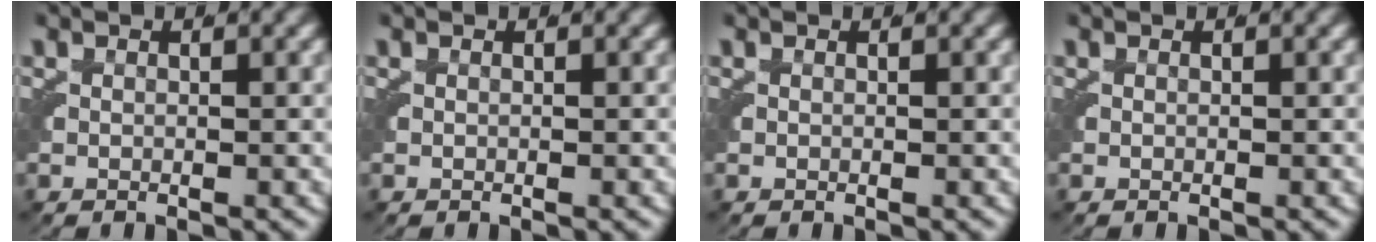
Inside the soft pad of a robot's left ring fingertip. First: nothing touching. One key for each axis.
{"total": 1.7, "fx": -0.1, "fy": -1.6, "fz": -0.5, "tx": 0.016, "ty": -0.011, "tz": 0.010}
{"total": 0.0}
{"total": 0.0}